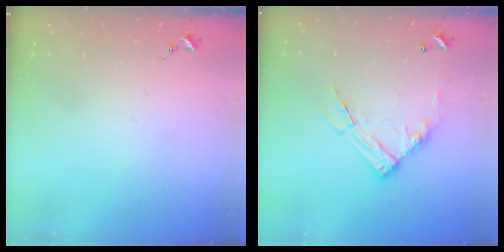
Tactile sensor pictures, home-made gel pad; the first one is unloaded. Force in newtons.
{"total": 13.1, "press": 13.0, "slide": 1.2}